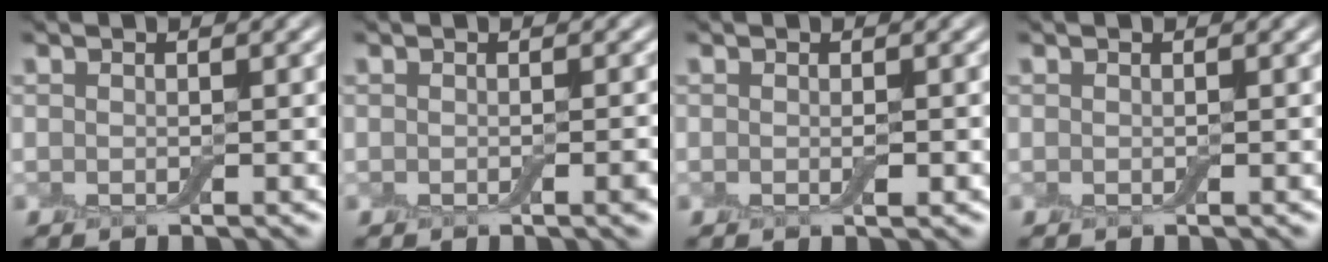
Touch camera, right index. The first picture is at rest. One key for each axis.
{"total": 1.1, "fx": -0.5, "fy": 0.1, "fz": 1.0, "tx": -0.013, "ty": -0.004, "tz": -0.006}
{"total": 0.6, "fx": -0.3, "fy": 0.2, "fz": 0.5, "tx": -0.011, "ty": -0.003, "tz": -0.002}
{"total": 0.0}